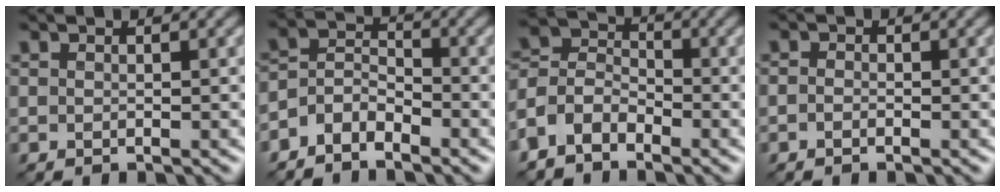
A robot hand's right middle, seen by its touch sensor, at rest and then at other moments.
{"total": 3.2, "force": [-2.6, 1.5, 1.3], "torque": [-0.024, 0.009, -0.060]}
{"total": 4.2, "force": [-2.8, 2.6, 1.7], "torque": [-0.038, 0.010, -0.070]}
{"total": 0.6, "force": [-0.3, 0.3, 0.4], "torque": [-0.006, -0.002, -0.014]}